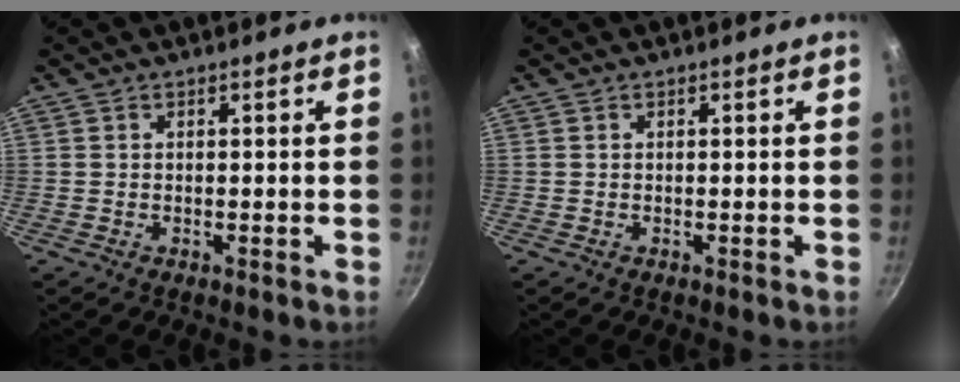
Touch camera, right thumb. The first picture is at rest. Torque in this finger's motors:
{"motor_torque": [0.00, 0.00, 0.06, 0.00, 0.00]}